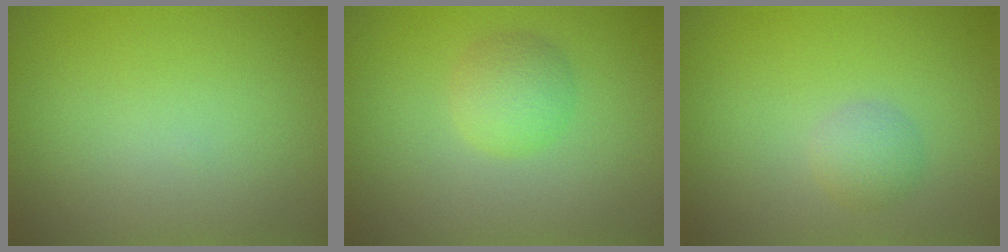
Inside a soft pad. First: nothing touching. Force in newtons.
{"total": 2.6, "press": 2.6, "slide": 0.1}
{"total": 1.7, "press": 1.7, "slide": 0.0}